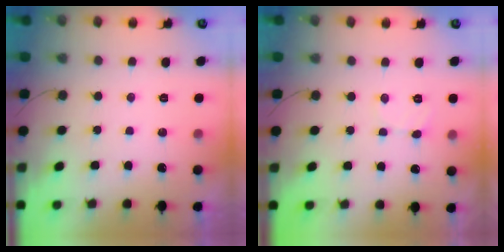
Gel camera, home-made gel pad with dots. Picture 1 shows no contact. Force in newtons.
{"total": 3.5, "press": 3.5, "slide": 0.3}